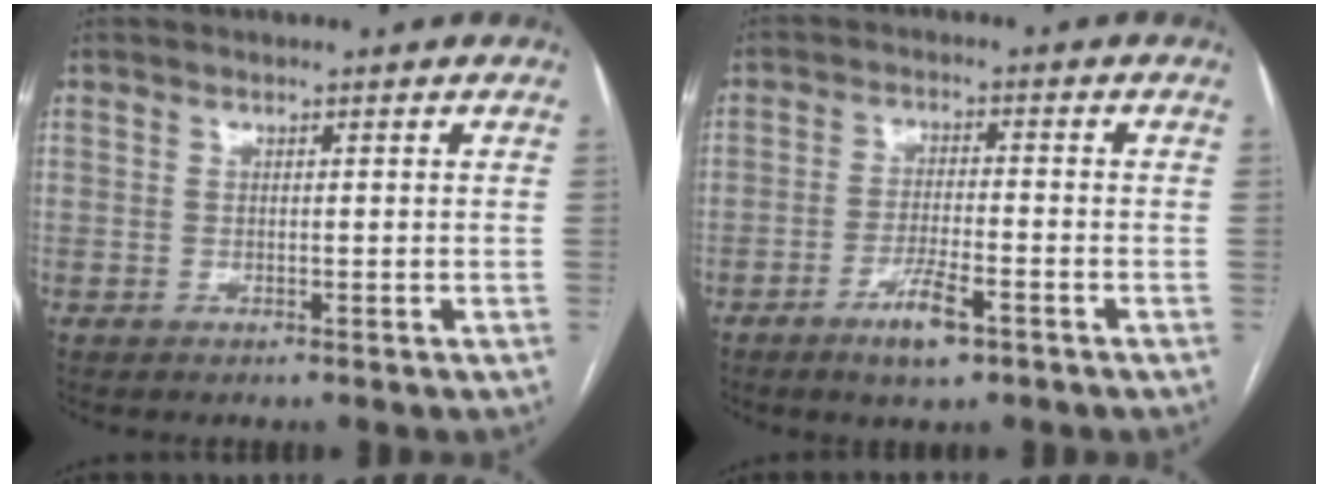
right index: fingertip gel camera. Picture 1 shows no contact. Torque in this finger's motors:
{"motor_torque": [0.63, -0.02, 0.29, 0.07]}